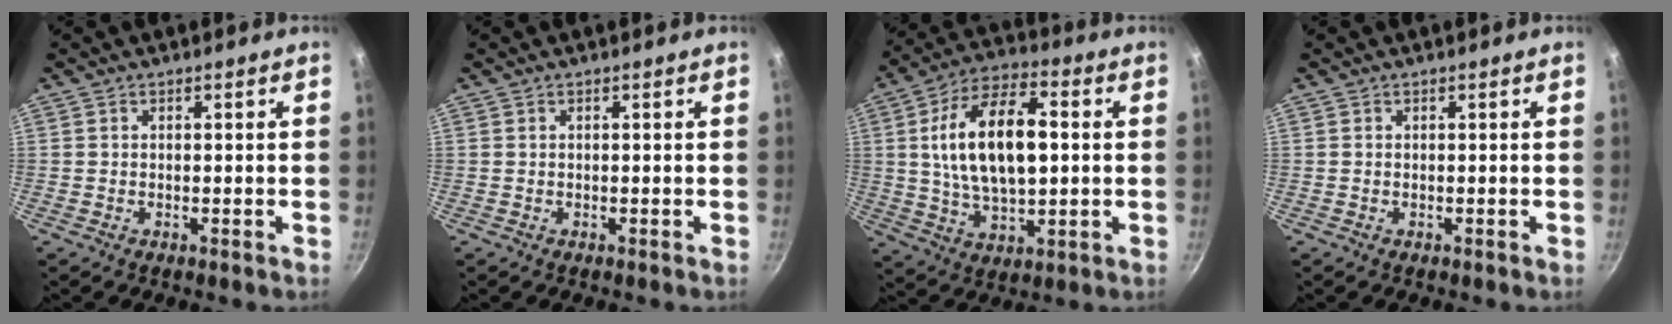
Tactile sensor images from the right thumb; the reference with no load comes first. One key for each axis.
{"total": 0.0}
{"total": 18.3, "fx": 2.2, "fy": 9.2, "fz": 15.7, "tx": -0.270, "ty": 0.014, "tz": 0.038}
{"total": 0.0}